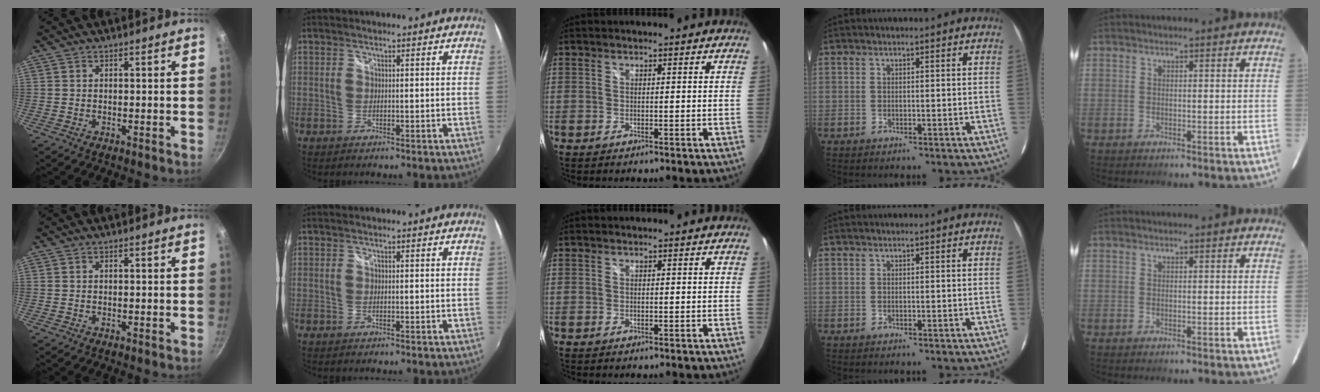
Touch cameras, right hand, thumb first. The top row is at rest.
{}